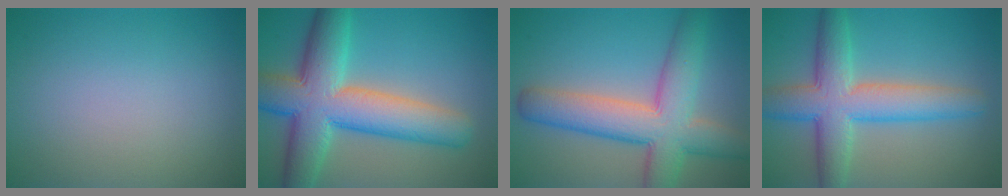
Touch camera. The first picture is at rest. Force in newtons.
{"total": 11.2, "press": 11.2, "slide": 0.4}
{"total": 8.9, "press": 8.9, "slide": 0.3}
{"total": 7.6, "press": 7.6, "slide": 0.2}